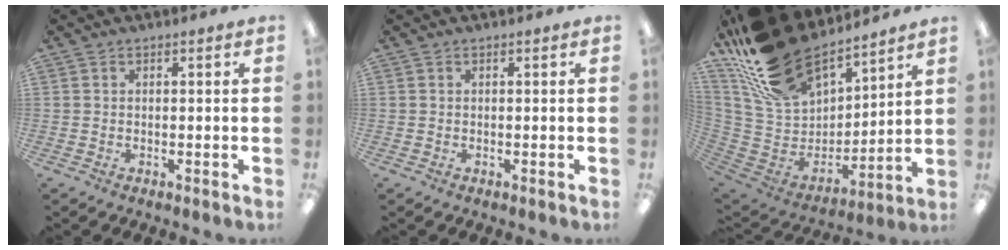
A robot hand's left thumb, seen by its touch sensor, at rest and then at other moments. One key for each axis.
{"total": 0.0}
{"total": 23.8, "fx": 18.3, "fy": 11.7, "fz": 9.8, "tx": -0.201, "ty": -0.106, "tz": 0.346}